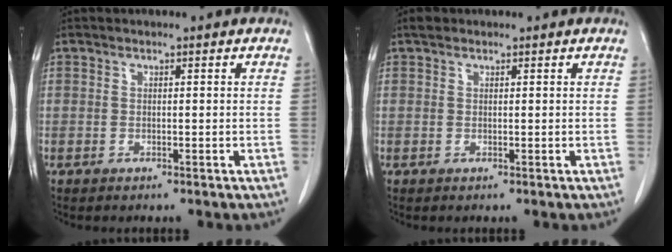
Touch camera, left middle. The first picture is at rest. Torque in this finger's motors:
{"motor_torque": [0.16, -0.15, -0.06, 0.00]}